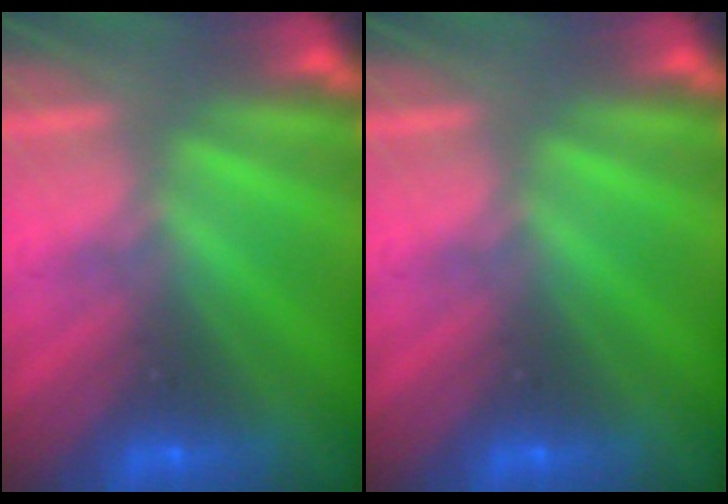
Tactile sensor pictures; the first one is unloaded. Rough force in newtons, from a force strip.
{"total": 0.0}